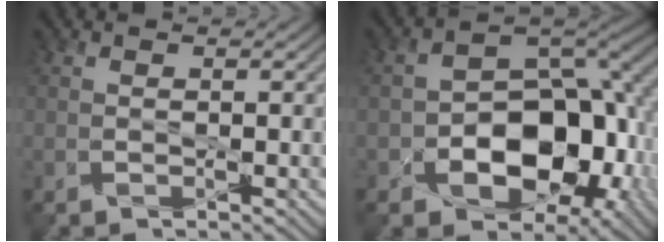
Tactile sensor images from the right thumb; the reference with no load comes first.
{"total": 13.3, "force": [-3.7, 8.7, 9.4], "torque": [-0.126, -0.020, -0.061]}